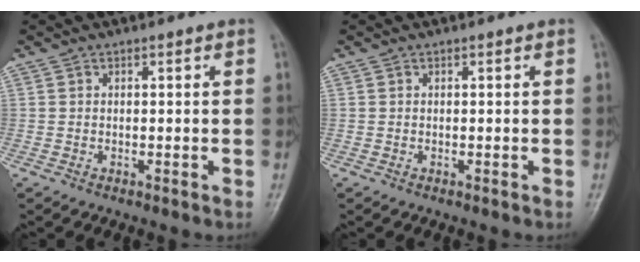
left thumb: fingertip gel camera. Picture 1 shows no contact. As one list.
[{"total": 0.0}]